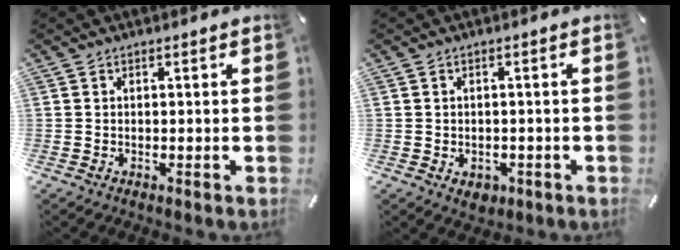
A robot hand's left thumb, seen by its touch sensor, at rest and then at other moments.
{"total": 2.8, "force": [-1.1, 2.2, 1.3], "torque": [-0.015, 0.001, -0.020]}